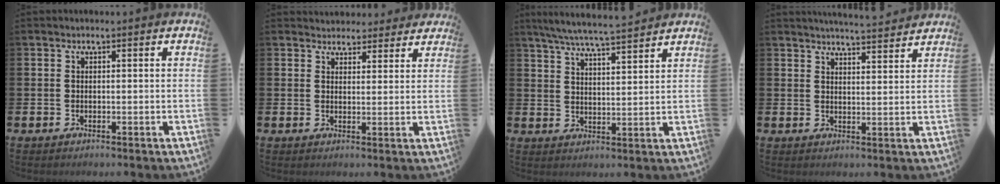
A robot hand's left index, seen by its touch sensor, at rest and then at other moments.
{"total": 3.7, "force": [3.4, 1.4, -0.1], "torque": [0.002, -0.018, 0.060]}
{"total": 6.4, "force": [6.0, 0.0, 2.0], "torque": [-0.052, -0.034, 0.105]}
{"total": 4.3, "force": [4.2, -0.4, 0.3], "torque": [-0.012, -0.026, 0.075]}